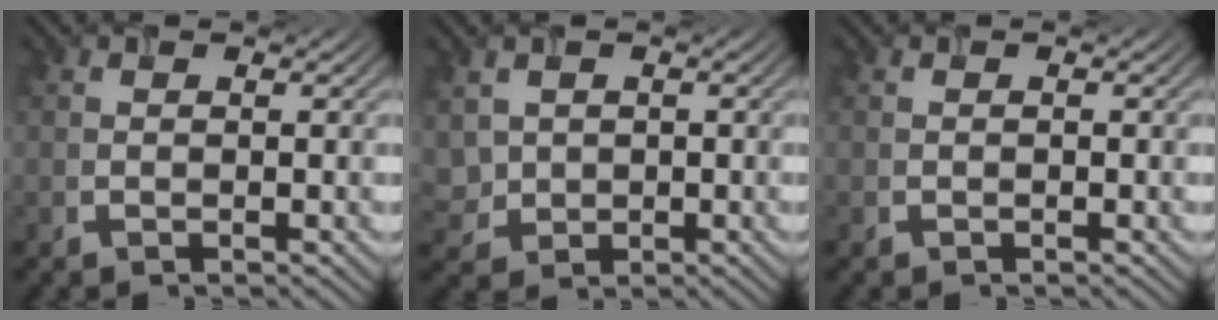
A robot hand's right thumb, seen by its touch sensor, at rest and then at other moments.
{"total": 2.9, "force": [0.7, 2.6, 1.0], "torque": [-0.037, -0.006, 0.017]}
{"total": 0.0}